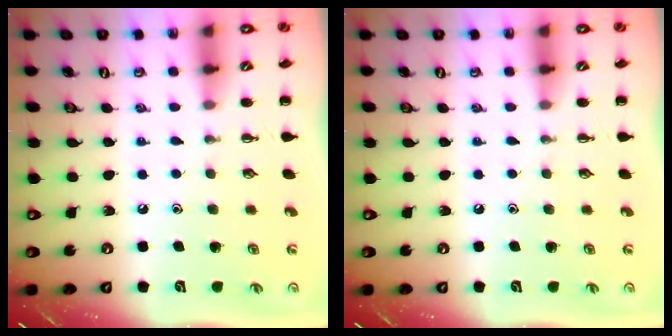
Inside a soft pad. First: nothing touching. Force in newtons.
{"total": 0.0}